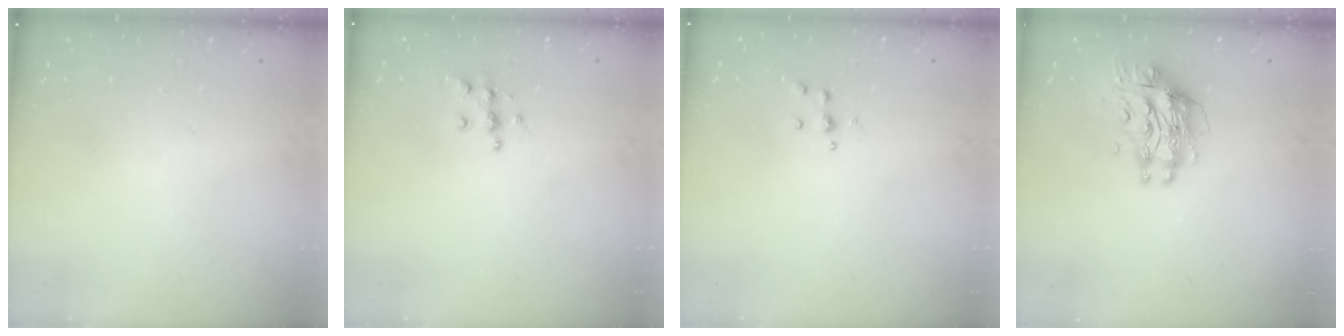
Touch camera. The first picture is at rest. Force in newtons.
{"total": 5.4, "press": 5.4, "slide": 0.3}
{"total": 3.6, "press": 3.6, "slide": 0.3}
{"total": 10.4, "press": 10.4, "slide": 0.9}